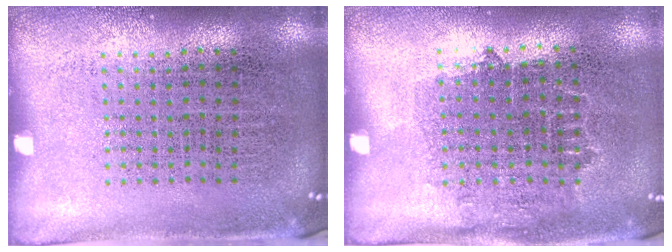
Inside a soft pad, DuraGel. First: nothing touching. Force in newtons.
{"total": 0.8, "press": 0.7, "slide": 0.4}